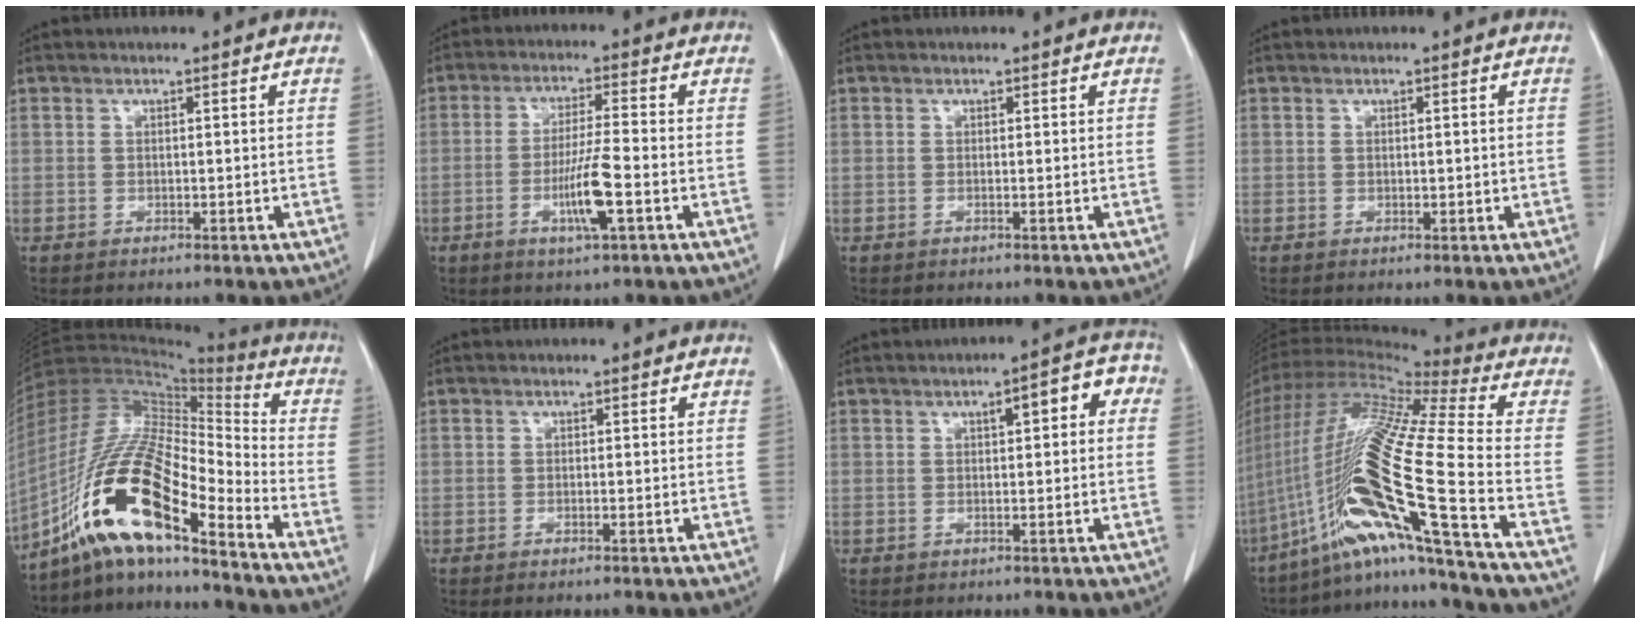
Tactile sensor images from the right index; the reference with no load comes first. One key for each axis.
{"total": 7.3, "fx": -2.5, "fy": -0.1, "fz": 6.9, "tx": -0.129, "ty": -0.010, "tz": -0.047}
{"total": 0.0}
{"total": 0.8, "fx": 0.0, "fy": 0.5, "fz": 0.7, "tx": -0.010, "ty": 0.001, "tz": 0.004}
{"total": 17.7, "fx": -11.1, "fy": 2.7, "fz": 13.5, "tx": -0.262, "ty": 0.007, "tz": -0.203}
{"total": 0.5, "fx": -0.4, "fy": -0.1, "fz": 0.3, "tx": -0.004, "ty": 0.001, "tz": -0.008}
{"total": 5.5, "fx": 1.3, "fy": 1.5, "fz": 5.2, "tx": -0.064, "ty": 0.028, "tz": 0.010}
{"total": 26.7, "fx": -11.5, "fy": -1.1, "fz": 24.1, "tx": -0.480, "ty": -0.033, "tz": -0.214}